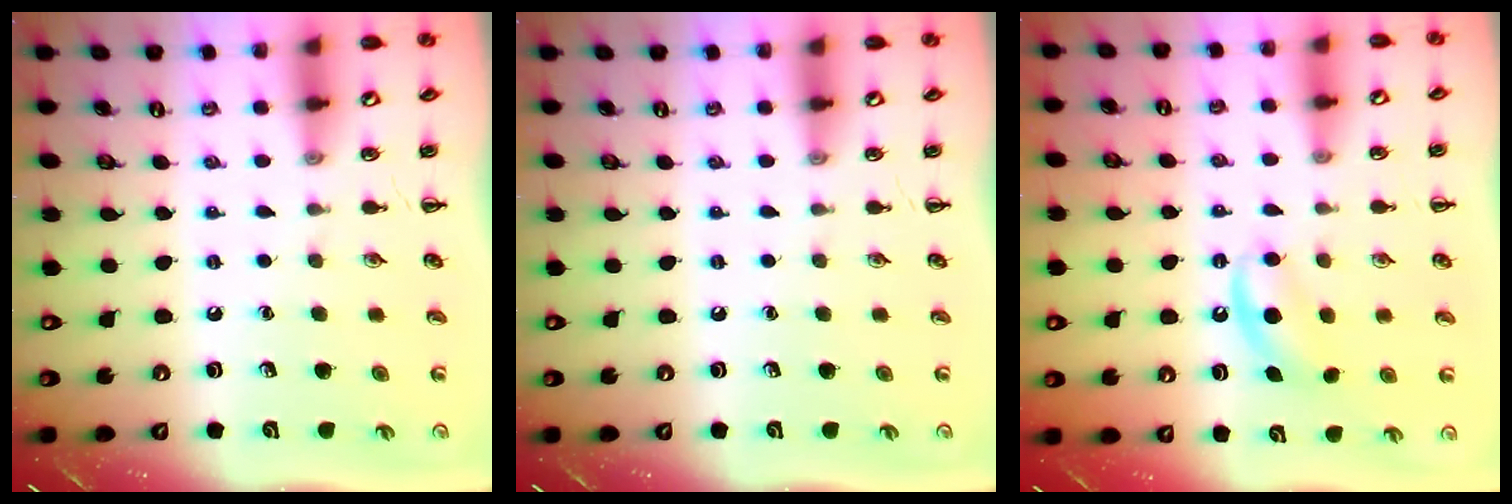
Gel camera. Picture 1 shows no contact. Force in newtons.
{"total": 0.0}
{"total": 5.9, "press": 5.6, "slide": 1.9}